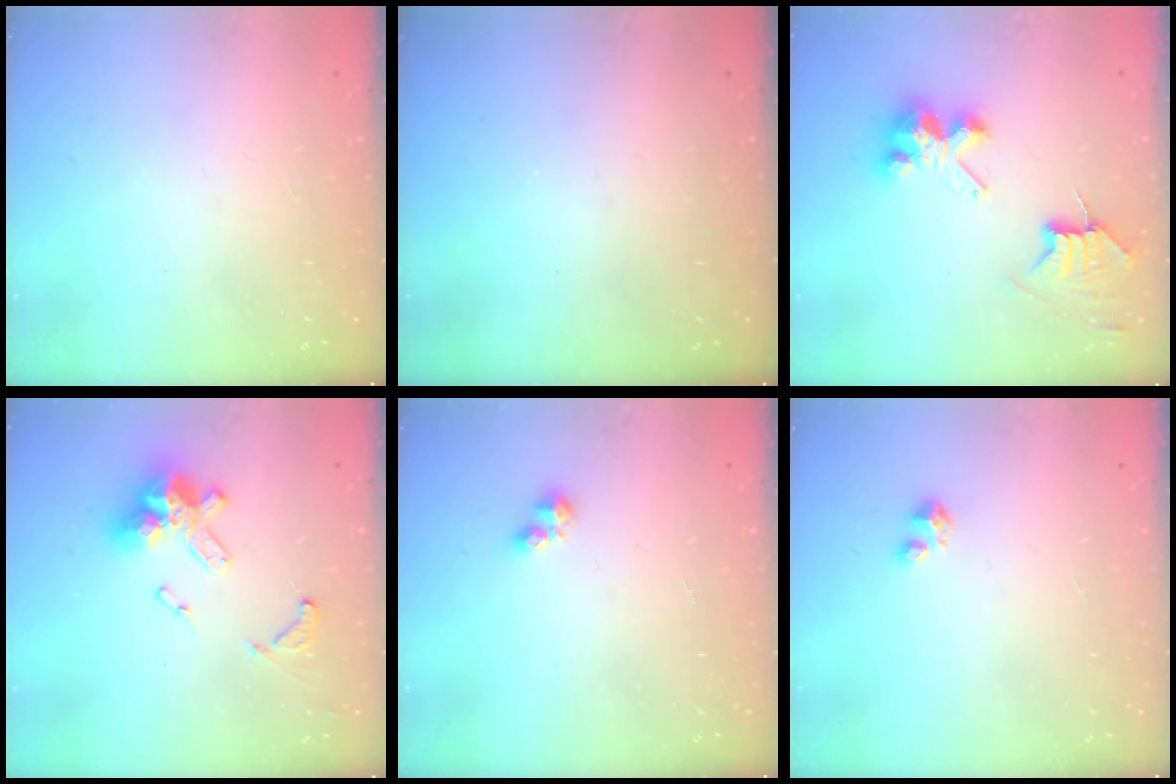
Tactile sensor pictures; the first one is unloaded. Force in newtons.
{"total": 0.0}
{"total": 7.3, "press": 7.3, "slide": 0.6}
{"total": 15.1, "press": 15.0, "slide": 1.6}
{"total": 2.7, "press": 2.6, "slide": 0.5}
{"total": 1.7, "press": 1.7, "slide": 0.1}